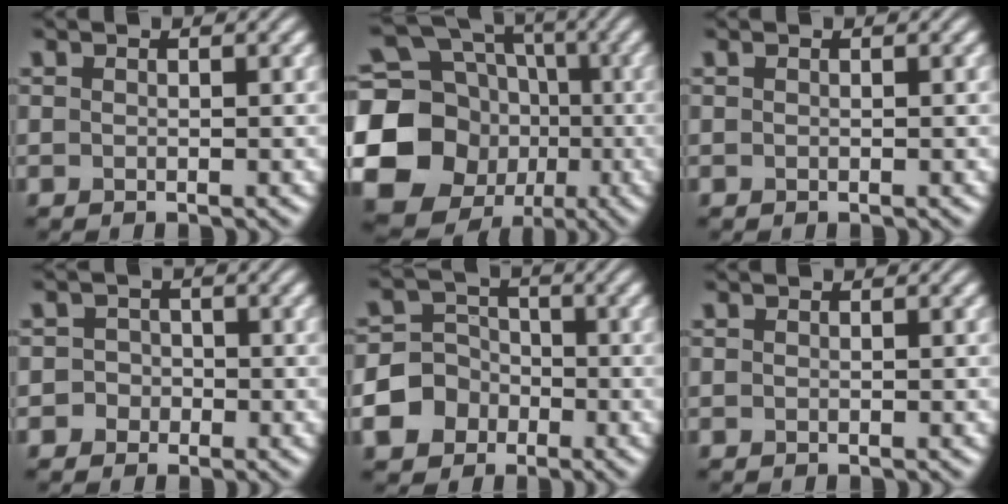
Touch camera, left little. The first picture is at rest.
{"total": 21.5, "force": [-3.7, 19.8, 7.5], "torque": [-0.179, -0.013, -0.095]}
{"total": 0.0}
{"total": 1.8, "force": [-0.6, 1.7, 0.1], "torque": [0.029, 0.004, -0.018]}
{"total": 6.2, "force": [-2.6, 5.4, 1.8], "torque": [-0.022, -0.002, -0.072]}
{"total": 0.0}